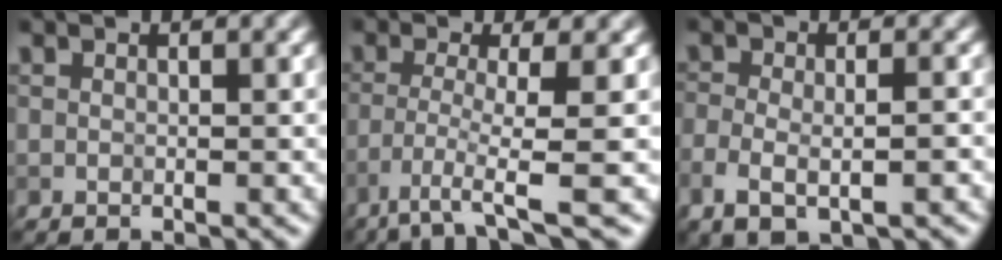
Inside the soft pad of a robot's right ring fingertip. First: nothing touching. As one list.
[{"total": 4.2, "force": [-2.0, 0.3, 3.7], "torque": [-0.069, -0.006, -0.045]}, {"total": 4.5, "force": [-2.0, 2.2, 3.4], "torque": [-0.055, -0.003, -0.025]}]